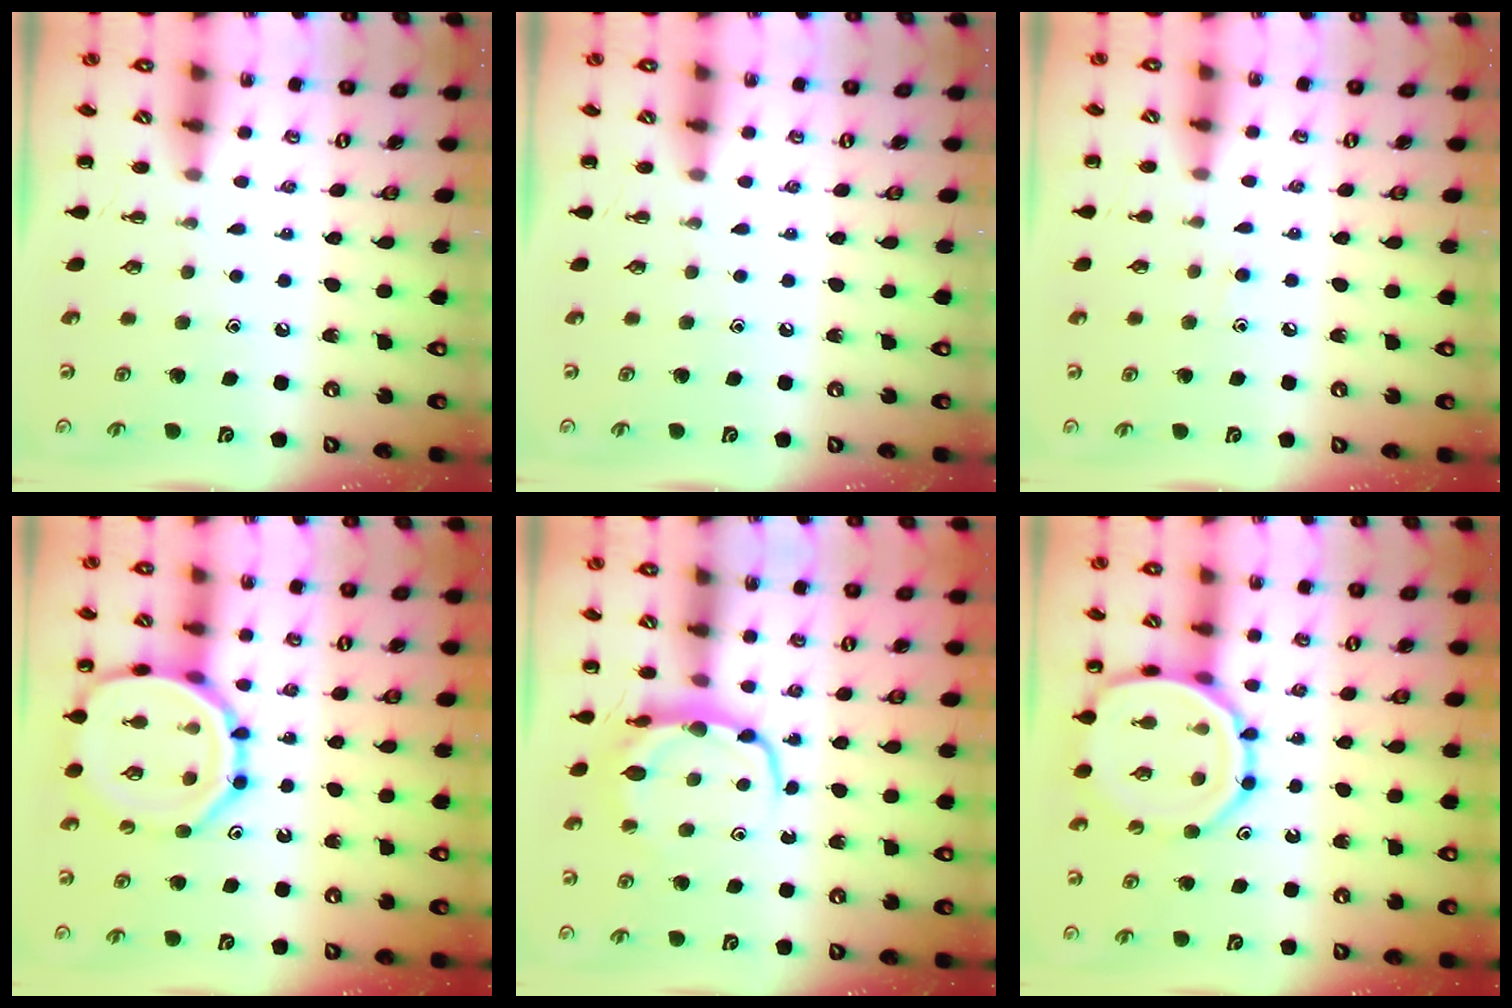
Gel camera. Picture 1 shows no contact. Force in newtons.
{"total": 0.0}
{"total": 5.4, "press": 5.0, "slide": 2.0}
{"total": 16.8, "press": 16.6, "slide": 2.5}
{"total": 6.9, "press": 6.9, "slide": 1.0}
{"total": 13.5, "press": 13.2, "slide": 2.4}